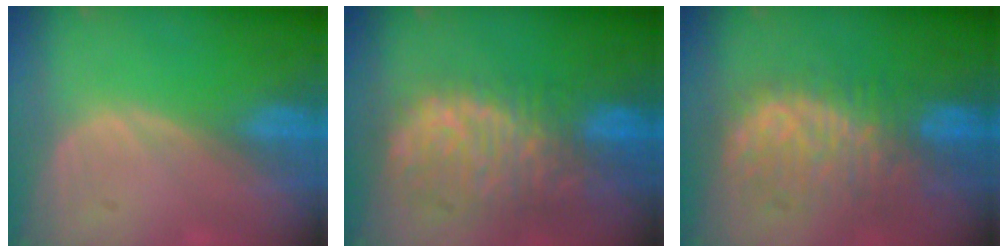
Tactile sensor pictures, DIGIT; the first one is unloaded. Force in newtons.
{"total": 11.7, "press": 9.8, "slide": 6.4}
{"total": 10.3, "press": 9.4, "slide": 4.3}